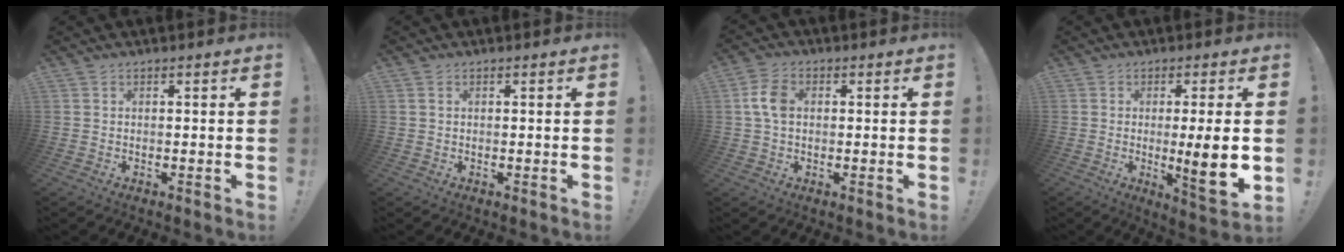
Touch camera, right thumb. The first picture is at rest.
{"total": 0.7, "force": [0.2, 0.6, 0.4], "torque": [-0.009, 0.003, 0.005]}
{"total": 7.1, "force": [0.7, 4.8, 5.2], "torque": [-0.092, 0.005, 0.013]}
{"total": 10.9, "force": [-0.8, 1.0, 10.8], "torque": [-0.146, -0.015, -0.015]}